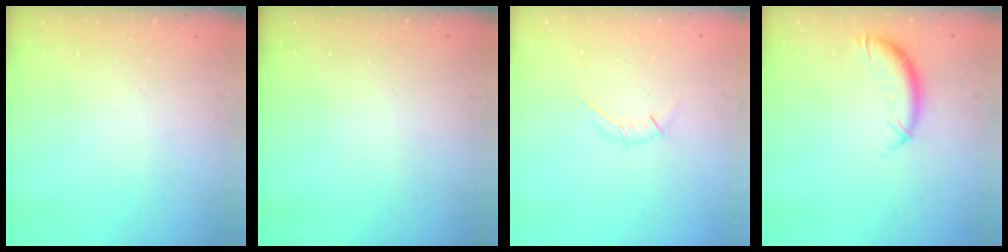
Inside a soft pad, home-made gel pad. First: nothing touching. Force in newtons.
{"total": 0.0}
{"total": 4.0, "press": 3.9, "slide": 1.0}
{"total": 9.5, "press": 9.5, "slide": 0.5}